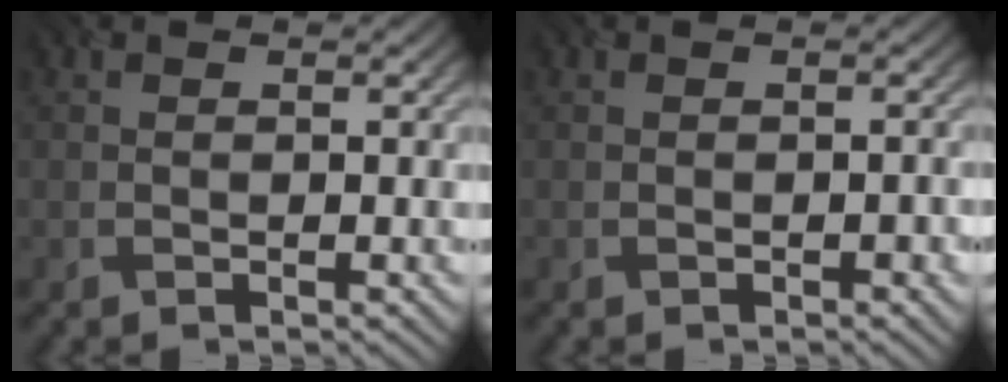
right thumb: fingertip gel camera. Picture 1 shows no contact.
{"total": 0.7, "force": [-0.3, 0.3, 0.5], "torque": [-0.006, -0.001, -0.003]}